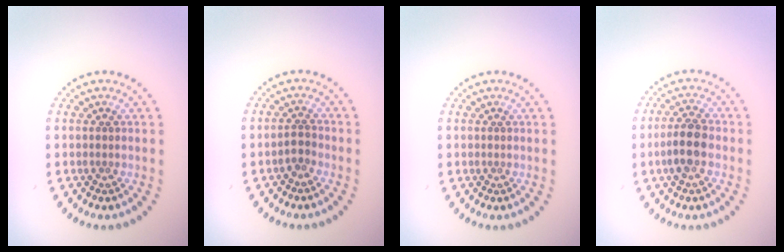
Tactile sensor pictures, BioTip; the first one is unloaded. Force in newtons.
{"total": 1.2, "press": 1.0, "slide": 0.5}
{"total": 0.0}
{"total": 3.2, "press": 3.1, "slide": 0.8}